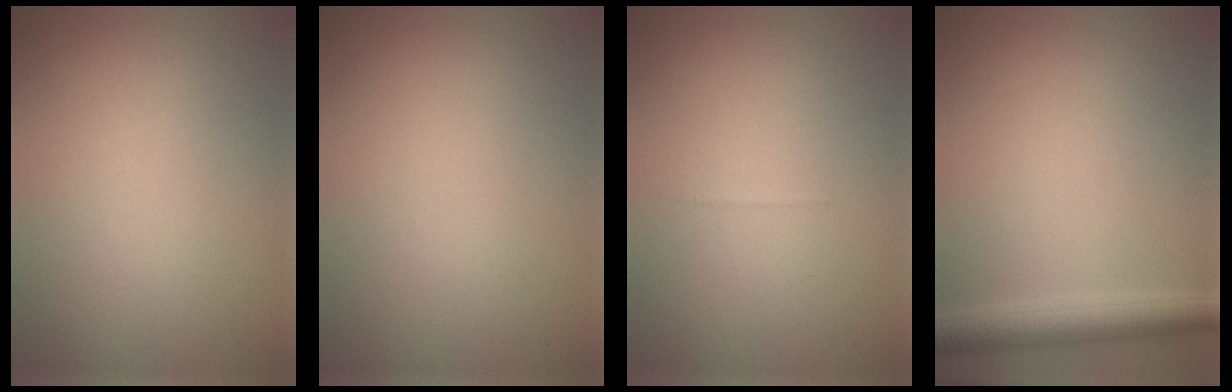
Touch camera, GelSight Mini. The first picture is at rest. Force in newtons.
{"total": 0.0}
{"total": 0.0}
{"total": 3.5, "press": 3.5, "slide": 0.1}